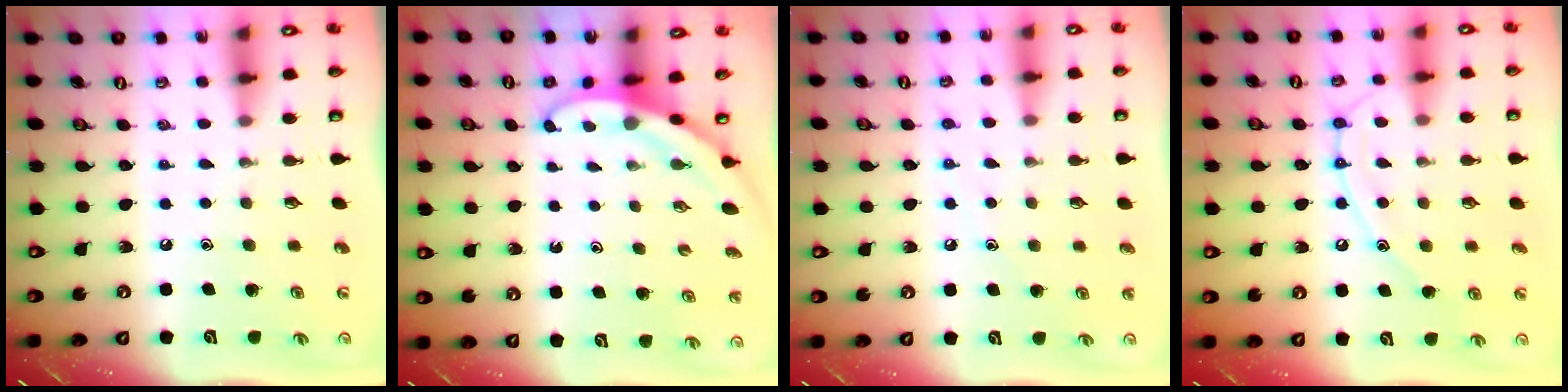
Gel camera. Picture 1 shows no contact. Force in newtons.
{"total": 3.4, "press": 3.4, "slide": 0.2}
{"total": 5.8, "press": 5.7, "slide": 0.8}
{"total": 12.4, "press": 12.3, "slide": 1.2}